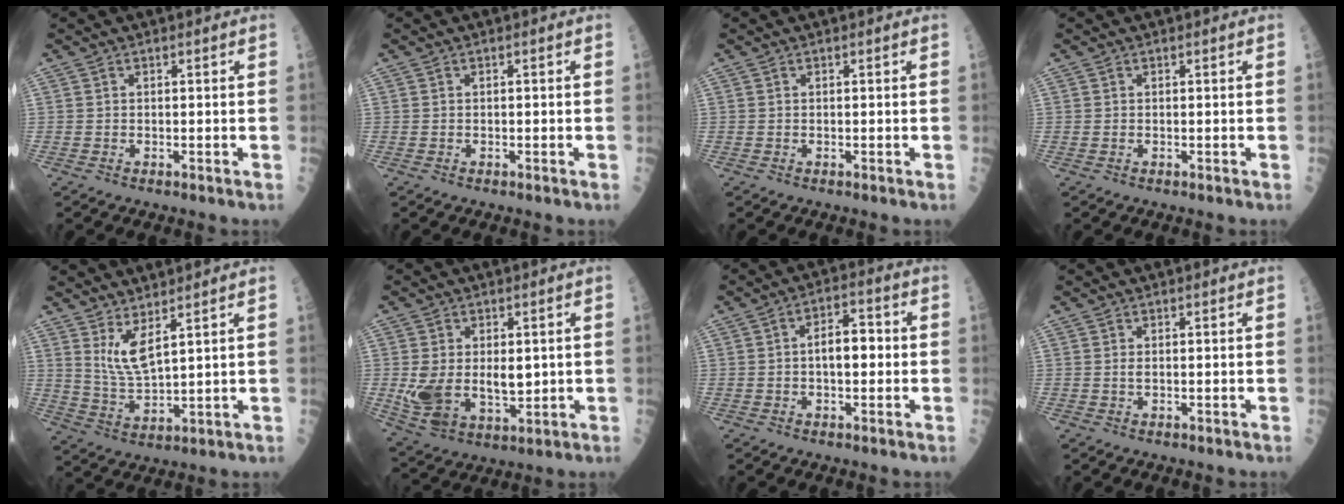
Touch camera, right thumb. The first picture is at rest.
{"total": 0.0}
{"total": 0.0}
{"total": 0.0}
{"total": 6.5, "force": [3.7, 1.4, 5.2], "torque": [-0.106, -0.043, 0.083]}
{"total": 12.1, "force": [0.1, 7.6, 9.4], "torque": [-0.162, -0.015, 0.022]}
{"total": 6.7, "force": [0.0, 3.4, 5.7], "torque": [-0.074, 0.019, -0.007]}
{"total": 0.7, "force": [0.2, 0.3, 0.6], "torque": [-0.012, -0.002, 0.004]}